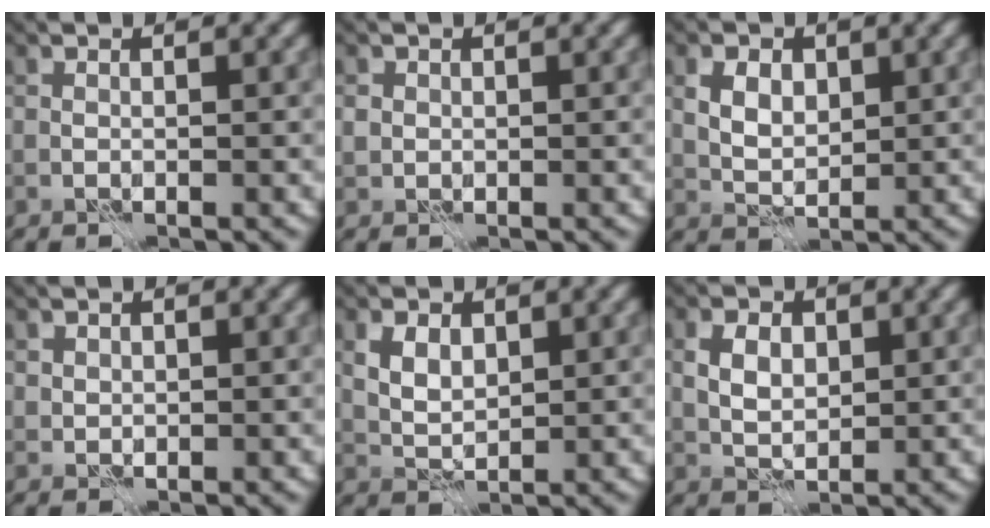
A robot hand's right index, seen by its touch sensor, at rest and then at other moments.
{"total": 0.9, "force": [0.1, 0.9, 0.2], "torque": [0.000, -0.001, 0.002]}
{"total": 3.2, "force": [1.0, 2.1, 2.2], "torque": [-0.043, 0.001, 0.016]}
{"total": 0.9, "force": [0.5, 0.8, 0.1], "torque": [-0.003, -0.002, 0.011]}
{"total": 2.9, "force": [1.0, 1.8, 2.1], "torque": [-0.045, 0.000, 0.020]}
{"total": 3.1, "force": [0.7, 2.1, 2.2], "torque": [-0.044, 0.003, 0.011]}